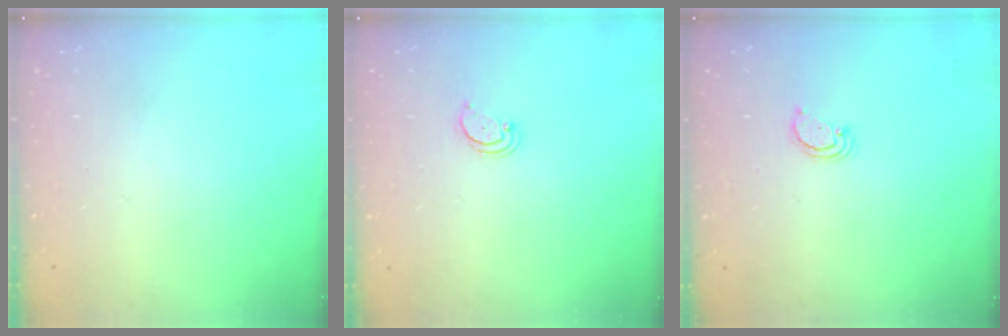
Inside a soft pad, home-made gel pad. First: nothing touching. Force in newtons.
{"total": 2.4, "press": 2.3, "slide": 0.5}
{"total": 2.2, "press": 2.2, "slide": 0.1}